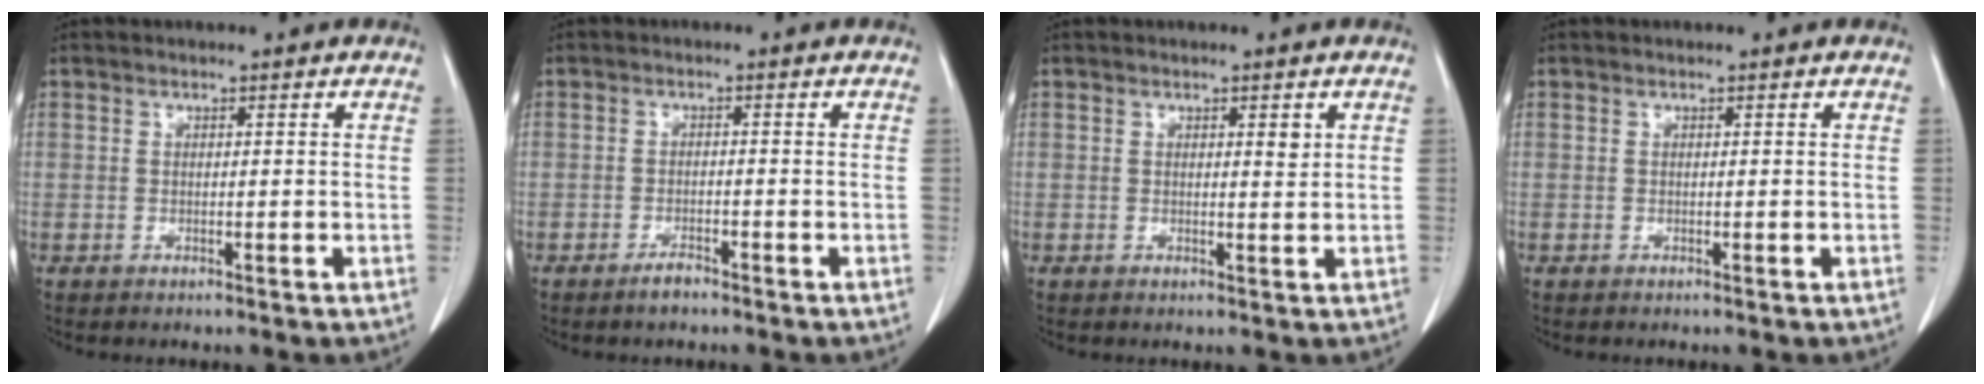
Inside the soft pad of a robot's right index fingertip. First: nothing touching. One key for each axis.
{"total": 1.9, "fx": -1.5, "fy": 0.5, "fz": 0.9, "tx": -0.018, "ty": 0.000, "tz": -0.025}
{"total": 1.4, "fx": 0.6, "fy": 0.3, "fz": 1.2, "tx": -0.018, "ty": -0.002, "tz": 0.008}
{"total": 0.0}